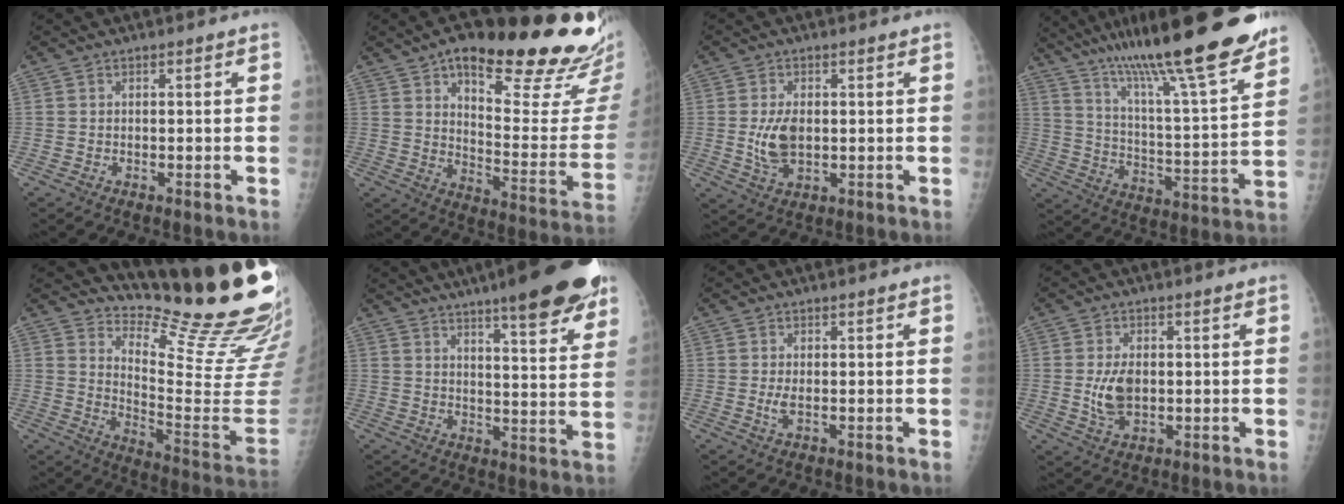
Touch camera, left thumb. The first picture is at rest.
{"total": 26.9, "force": [18.4, 6.8, 18.4], "torque": [-0.213, -0.092, 0.261]}
{"total": 6.2, "force": [0.3, 3.5, 5.1], "torque": [-0.099, -0.008, 0.012]}
{"total": 26.8, "force": [20.6, 3.0, 16.8], "torque": [-0.254, -0.076, 0.327]}
{"total": 22.5, "force": [19.2, 2.8, 11.4], "torque": [-0.133, -0.198, 0.266]}
{"total": 20.3, "force": [14.1, 3.5, 14.2], "torque": [-0.174, -0.056, 0.188]}
{"total": 2.0, "force": [0.3, 0.6, 1.9], "torque": [-0.039, -0.003, 0.011]}
{"total": 5.8, "force": [0.2, 3.3, 4.7], "torque": [-0.089, -0.007, 0.011]}